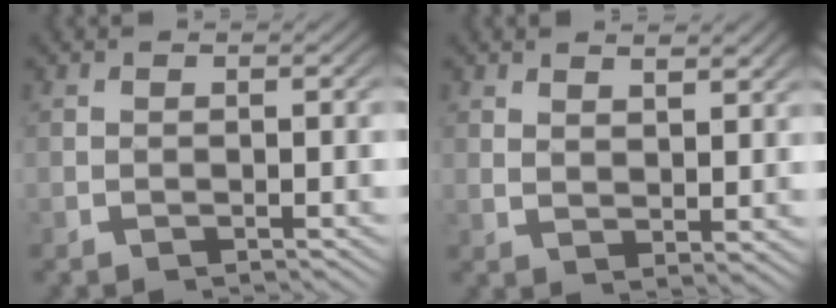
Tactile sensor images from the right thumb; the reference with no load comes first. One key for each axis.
{"total": 2.4, "fx": 2.0, "fy": 0.5, "fz": 1.1, "tx": -0.019, "ty": -0.005, "tz": 0.045}